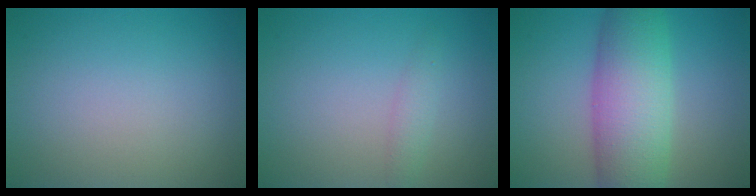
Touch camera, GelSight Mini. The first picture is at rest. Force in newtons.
{"total": 1.3, "press": 1.3, "slide": 0.0}
{"total": 8.5, "press": 8.5, "slide": 0.0}